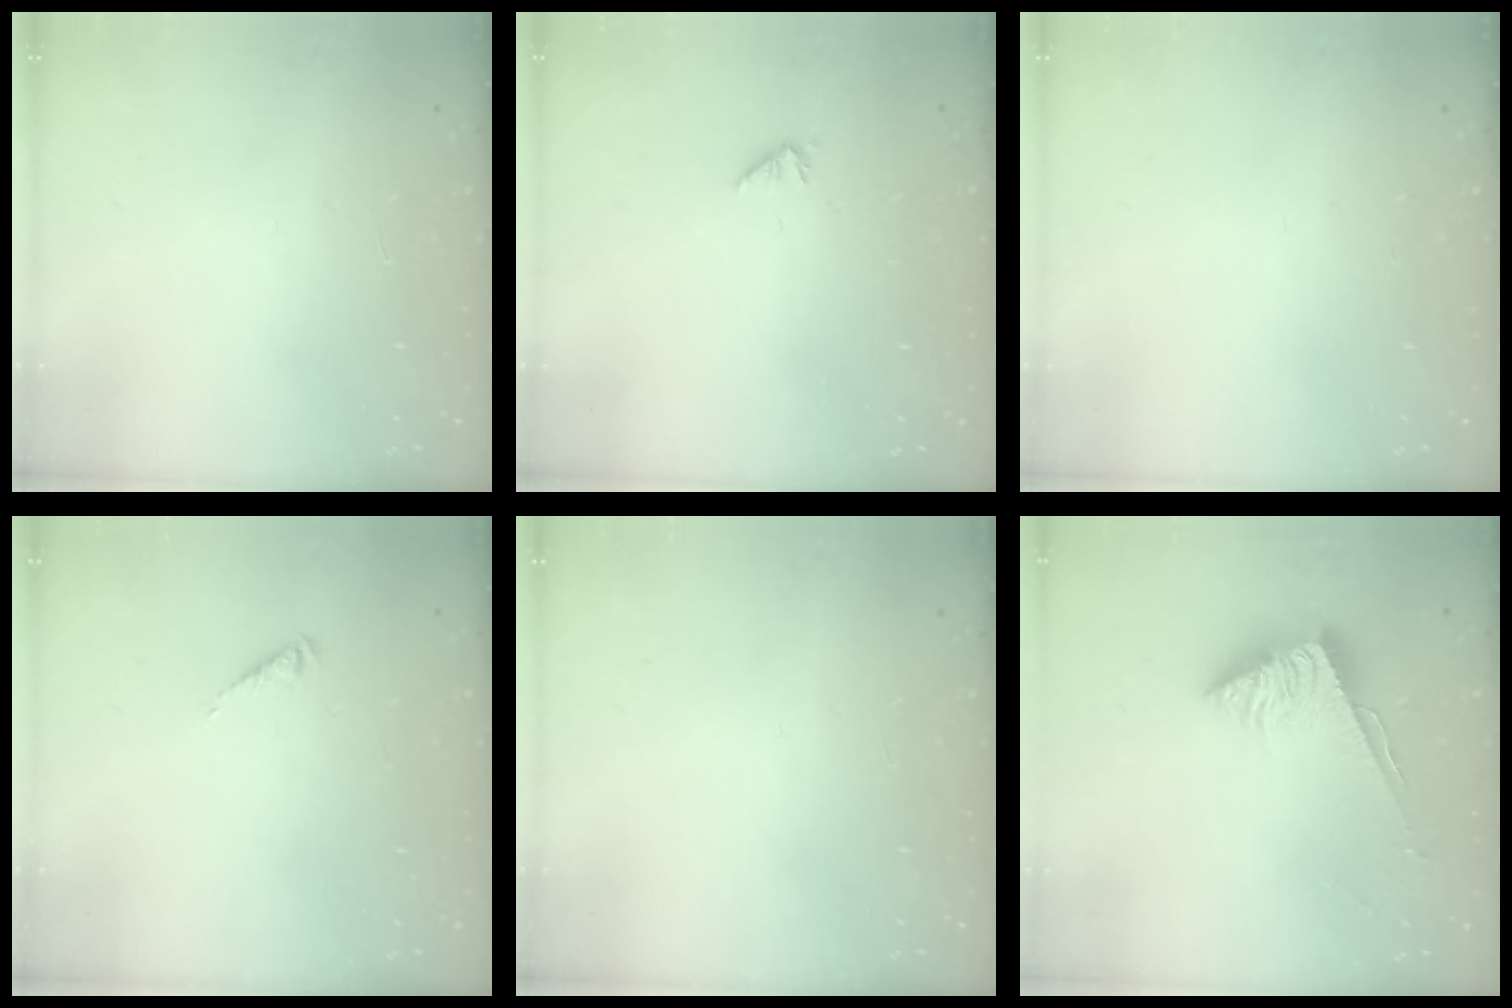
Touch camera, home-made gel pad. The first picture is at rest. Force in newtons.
{"total": 0.0}
{"total": 0.0}
{"total": 2.0, "press": 2.0, "slide": 0.5}
{"total": 0.0}
{"total": 6.2, "press": 6.2, "slide": 0.4}